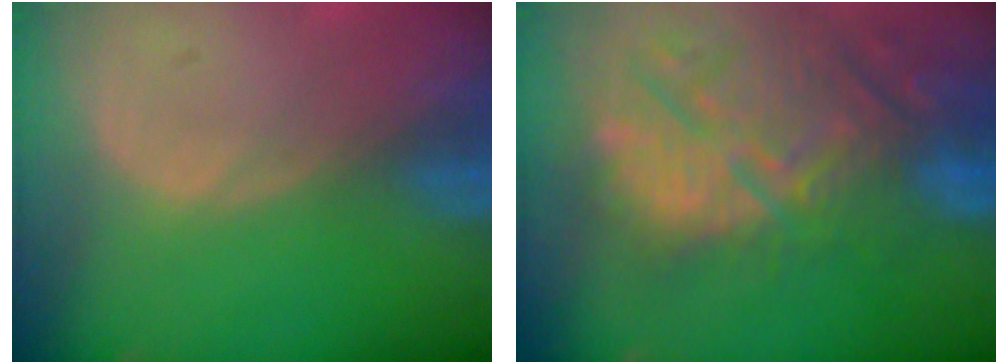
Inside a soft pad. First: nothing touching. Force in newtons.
{"total": 14.0, "press": 12.5, "slide": 6.2}